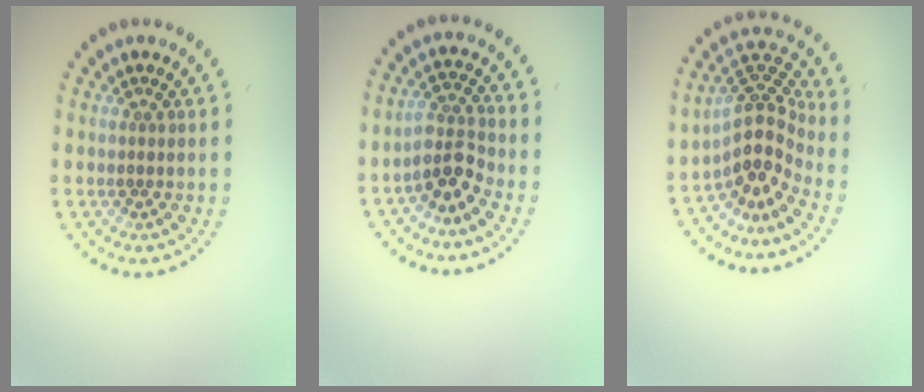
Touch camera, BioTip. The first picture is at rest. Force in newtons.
{"total": 2.9, "press": 2.4, "slide": 1.6}
{"total": 4.5, "press": 3.2, "slide": 3.1}